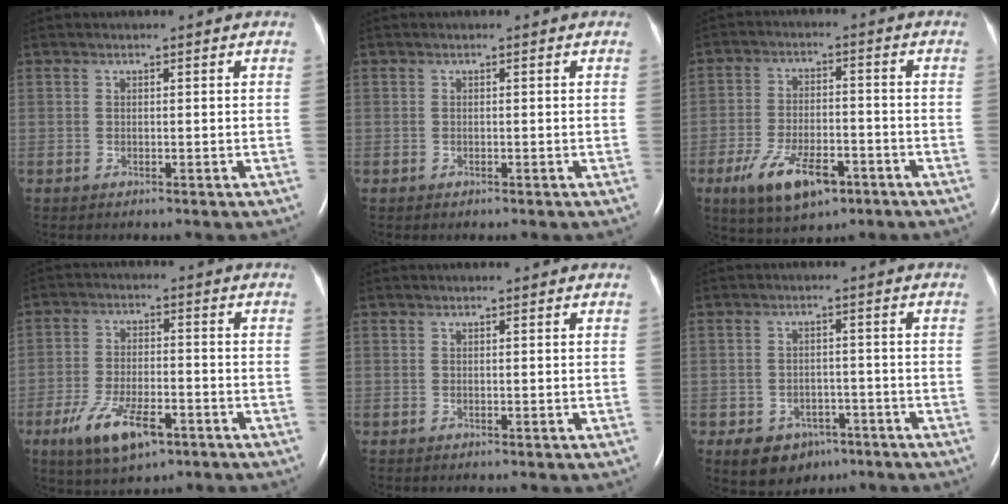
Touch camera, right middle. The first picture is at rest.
{"total": 0.0}
{"total": 10.2, "force": [-5.6, 4.3, 7.4], "torque": [-0.146, -0.007, -0.091]}
{"total": 9.6, "force": [-5.2, 3.5, 7.3], "torque": [-0.147, -0.011, -0.086]}
{"total": 0.0}
{"total": 6.8, "force": [-4.0, 4.9, 2.3], "torque": [-0.034, 0.009, -0.050]}